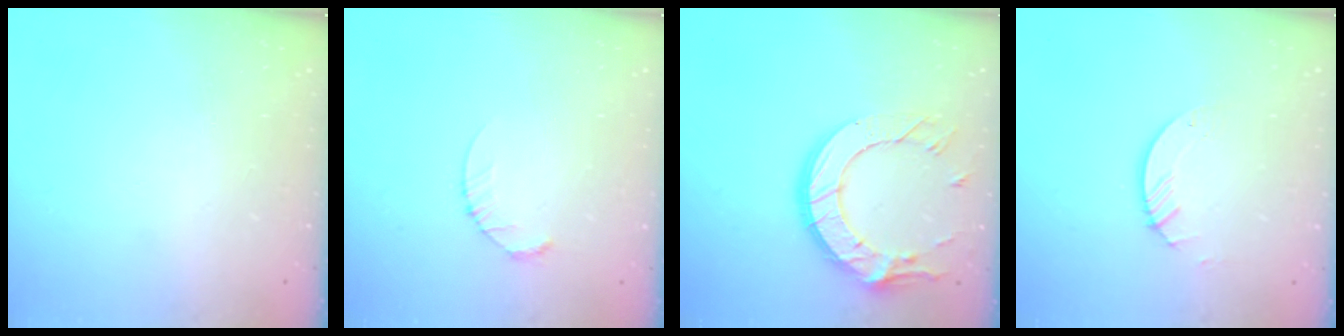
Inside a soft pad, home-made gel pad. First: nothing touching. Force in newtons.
{"total": 2.6, "press": 2.6, "slide": 0.4}
{"total": 15.9, "press": 15.9, "slide": 1.0}
{"total": 3.0, "press": 3.0, "slide": 0.2}